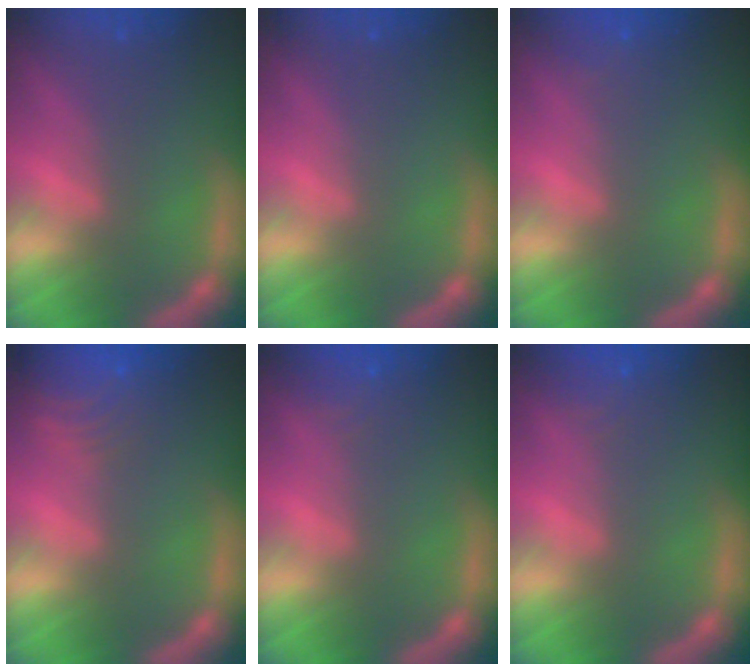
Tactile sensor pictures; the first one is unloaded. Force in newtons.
{"total": 0.0}
{"total": 0.9}
{"total": 7.0}
{"total": 1.9}
{"total": 1.9}